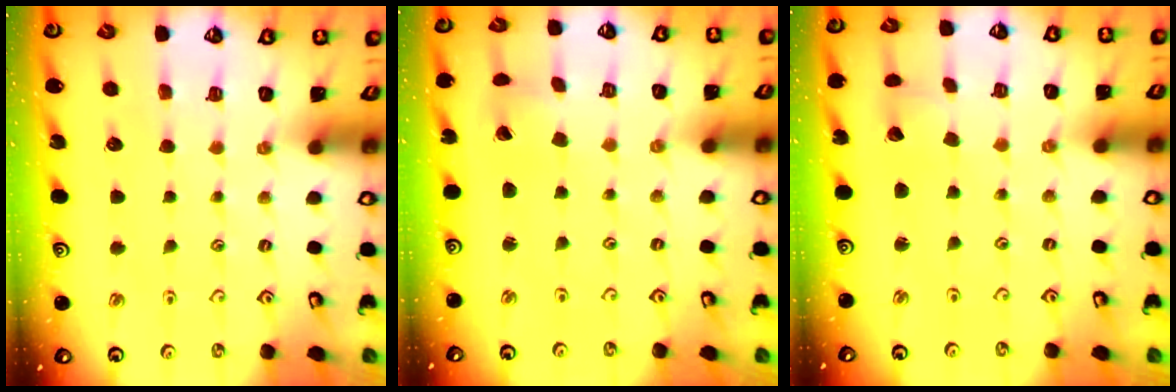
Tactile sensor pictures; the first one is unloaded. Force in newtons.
{"total": 1.2, "press": 1.1, "slide": 0.4}
{"total": 2.5, "press": 2.5, "slide": 0.1}